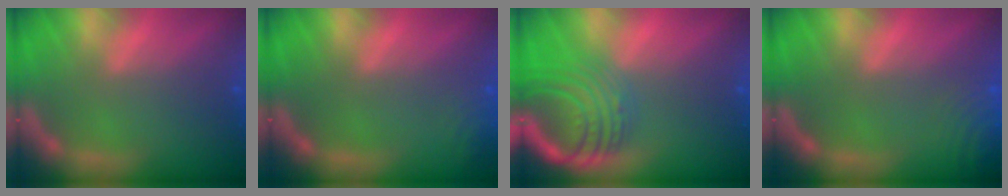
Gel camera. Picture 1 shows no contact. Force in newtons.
{"total": 3.0}
{"total": 9.5}
{"total": 7.5}